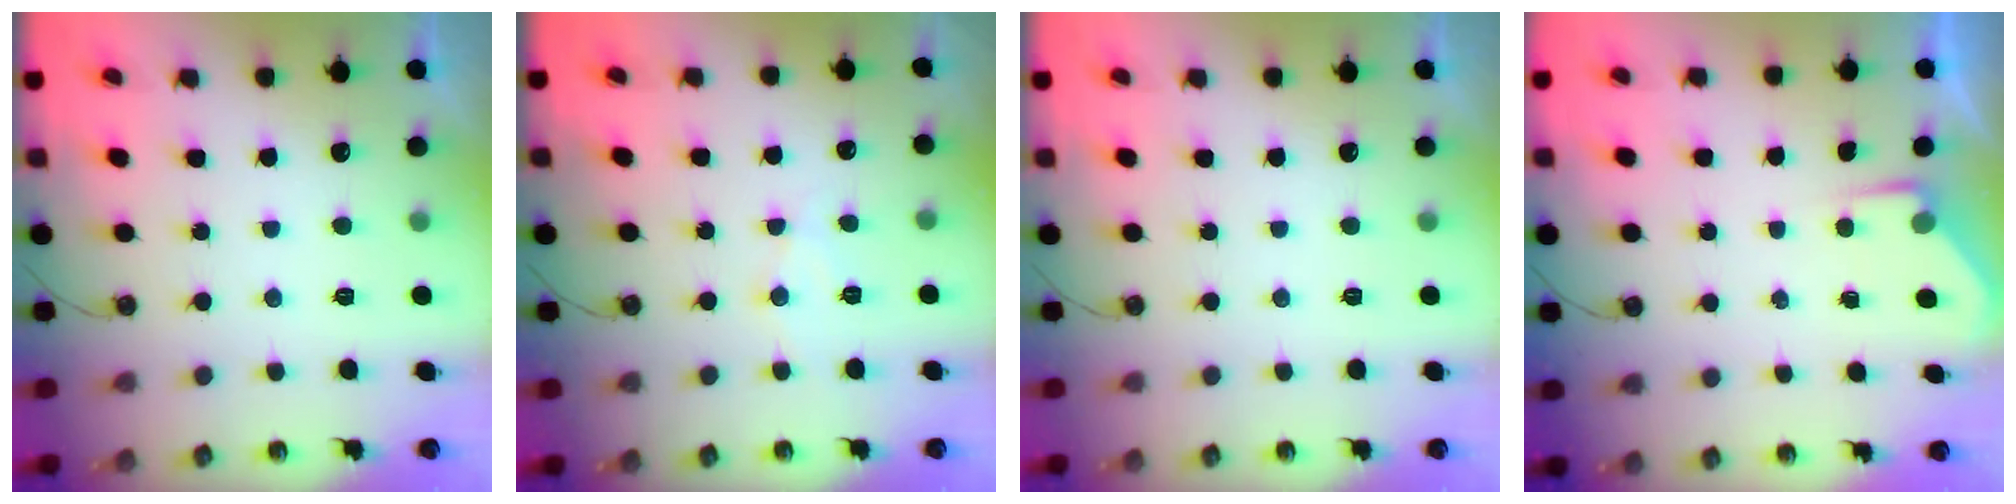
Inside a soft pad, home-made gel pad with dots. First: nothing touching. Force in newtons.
{"total": 6.4, "press": 6.4, "slide": 0.5}
{"total": 0.0}
{"total": 2.7, "press": 2.6, "slide": 0.4}